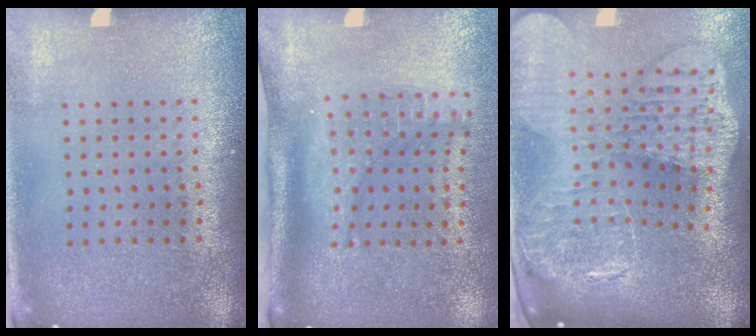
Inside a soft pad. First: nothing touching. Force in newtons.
{"total": 2.3, "press": 1.6, "slide": 1.6}
{"total": 4.4, "press": 3.3, "slide": 2.9}